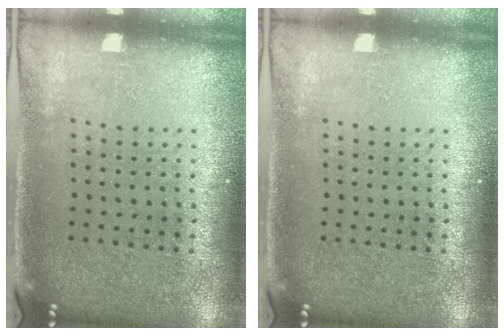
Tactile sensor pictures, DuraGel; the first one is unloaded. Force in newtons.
{"total": 0.0}